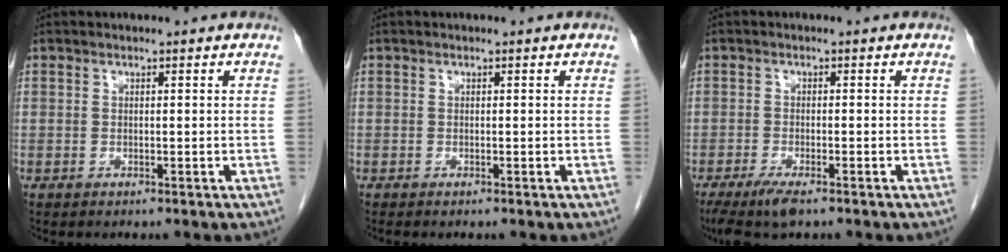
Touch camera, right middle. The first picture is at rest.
{"total": 0.0}
{"total": 5.0, "force": [-3.5, 0.9, 3.5], "torque": [-0.066, -0.014, -0.058]}